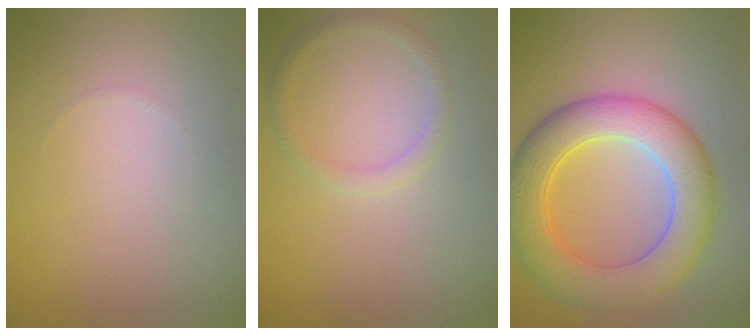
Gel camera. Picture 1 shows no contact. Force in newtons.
{"total": 1.3, "press": 1.3, "slide": 0.0}
{"total": 7.6, "press": 7.6, "slide": 0.2}